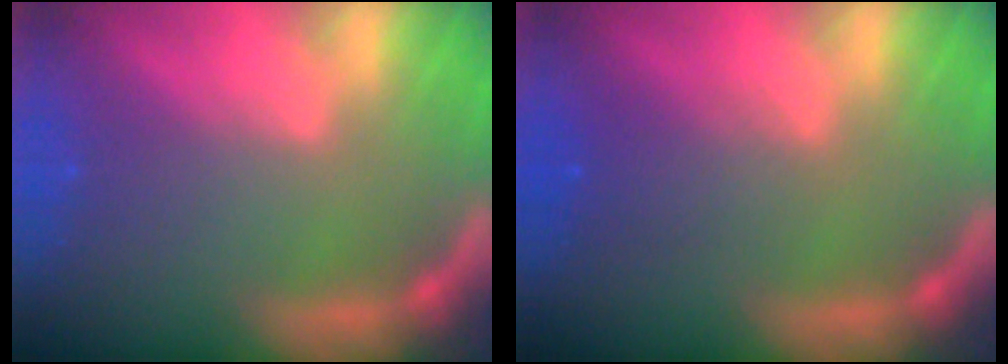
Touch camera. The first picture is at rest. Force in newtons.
{"total": 2.5}